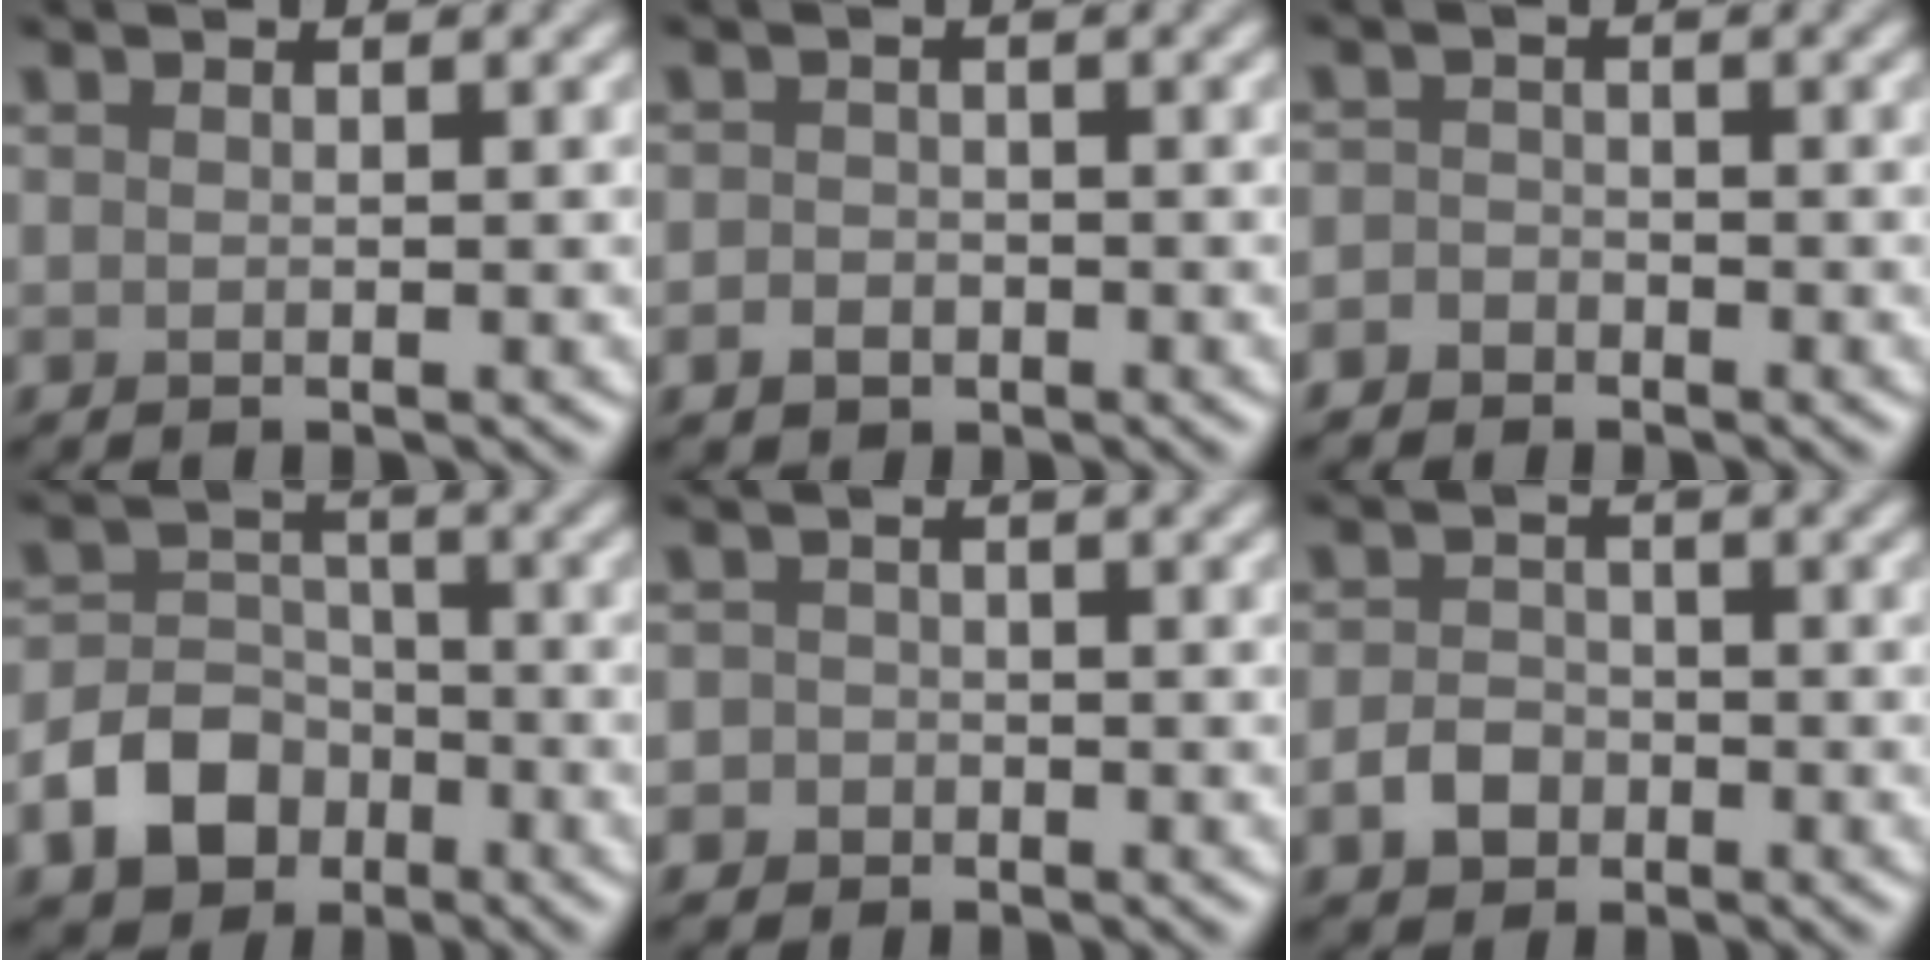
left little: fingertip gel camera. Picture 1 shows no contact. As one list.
[{"total": 1.7, "force": [-0.8, 1.4, 0.6], "torque": [-0.006, -0.002, -0.018]}, {"total": 1.6, "force": [-1.1, 1.1, 0.1], "torque": [0.017, 0.006, -0.026]}, {"total": 5.7, "force": [-2.9, 4.3, 2.5], "torque": [-0.036, 0.003, -0.064]}, {"total": 2.1, "force": [-0.8, 1.9, 0.2], "torque": [0.020, 0.007, -0.024]}, {"total": 2.5, "force": [-1.2, 2.0, 1.1], "torque": [-0.017, 0.001, -0.026]}]